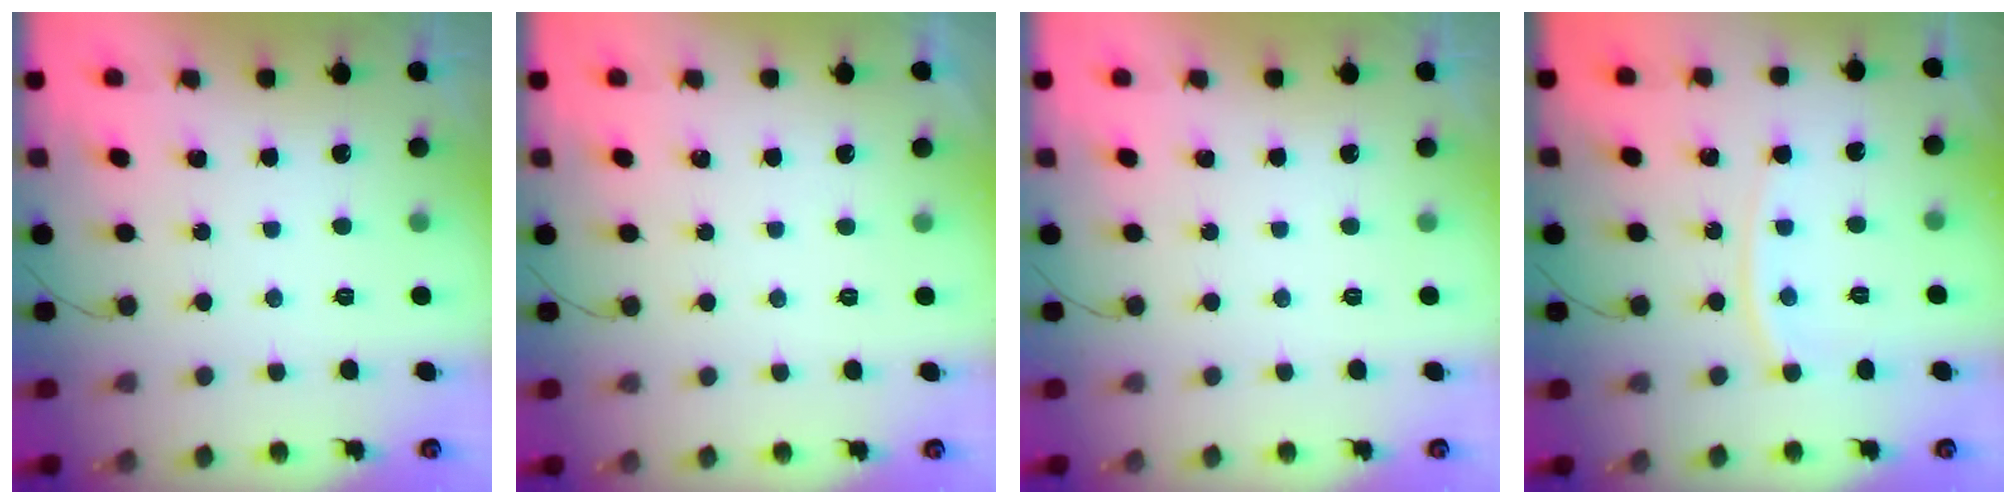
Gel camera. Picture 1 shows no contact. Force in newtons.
{"total": 1.1, "press": 1.1, "slide": 0.1}
{"total": 0.0}
{"total": 5.4, "press": 5.4, "slide": 0.9}